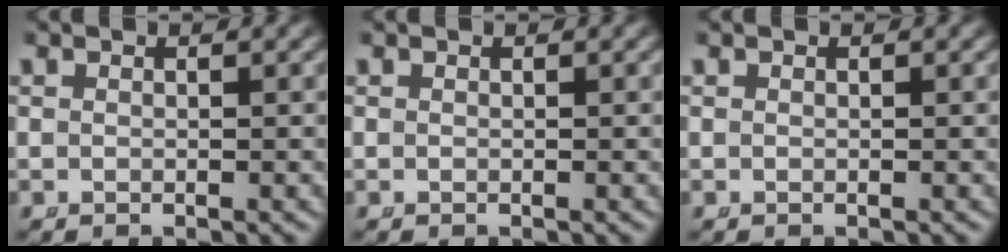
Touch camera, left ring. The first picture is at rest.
{"total": 0.0}
{"total": 0.0}